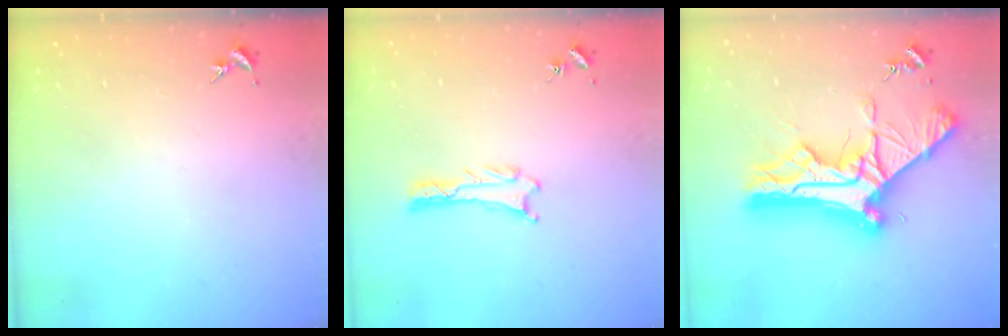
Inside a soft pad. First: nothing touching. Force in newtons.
{"total": 0.8, "press": 0.7, "slide": 0.1}
{"total": 14.5, "press": 14.5, "slide": 1.5}